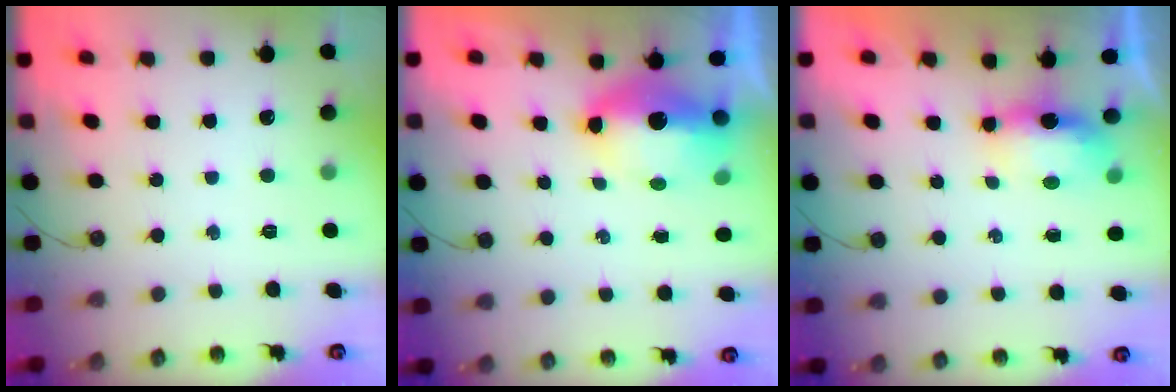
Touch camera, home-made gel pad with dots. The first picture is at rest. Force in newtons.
{"total": 8.9, "press": 8.9, "slide": 0.8}
{"total": 6.1, "press": 6.0, "slide": 0.5}